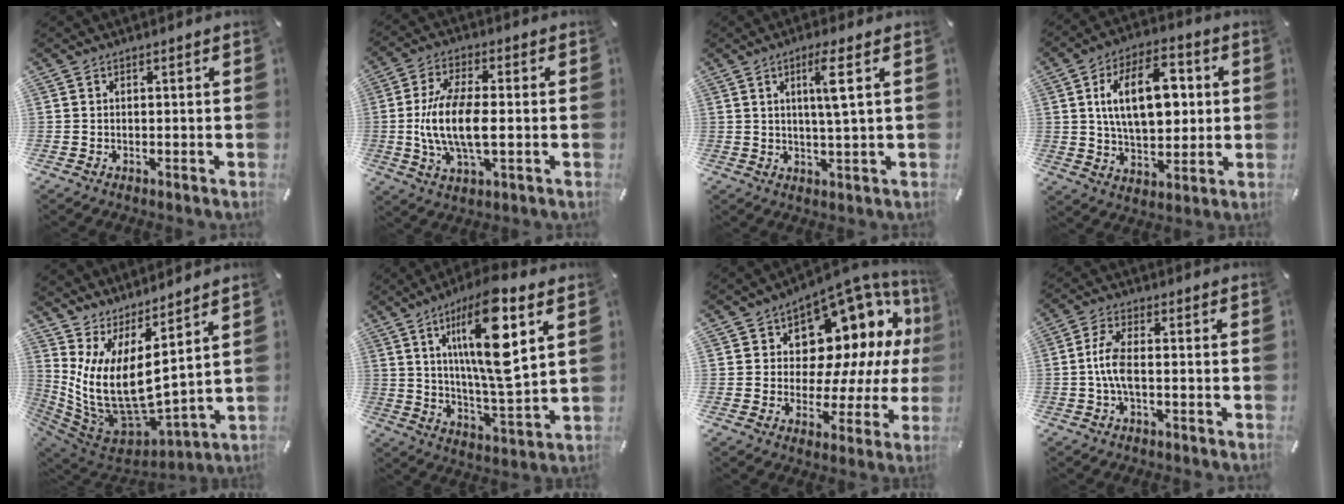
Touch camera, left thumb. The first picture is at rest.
{"total": 12.6, "force": [-1.1, 5.2, 11.4], "torque": [-0.237, -0.008, -0.019]}
{"total": 6.2, "force": [1.9, 0.1, 5.9], "torque": [-0.111, -0.006, 0.025]}
{"total": 17.0, "force": [3.1, 10.0, 13.5], "torque": [-0.239, 0.007, 0.047]}
{"total": 12.1, "force": [2.3, 5.8, 10.3], "torque": [-0.244, -0.069, 0.045]}
{"total": 19.5, "force": [7.7, 4.9, 17.2], "torque": [-0.314, -0.033, 0.107]}
{"total": 14.4, "force": [7.3, 9.4, 8.1], "torque": [-0.098, -0.077, 0.125]}
{"total": 6.5, "force": [-0.8, 2.3, 6.0], "torque": [-0.133, -0.003, -0.021]}